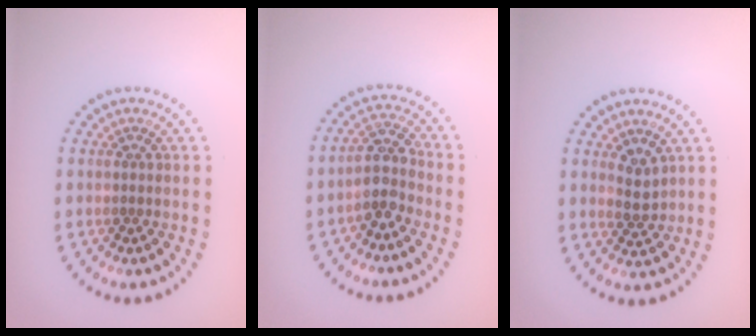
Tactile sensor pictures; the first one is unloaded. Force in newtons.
{"total": 2.9, "press": 2.4, "slide": 1.7}
{"total": 1.7, "press": 1.6, "slide": 0.6}